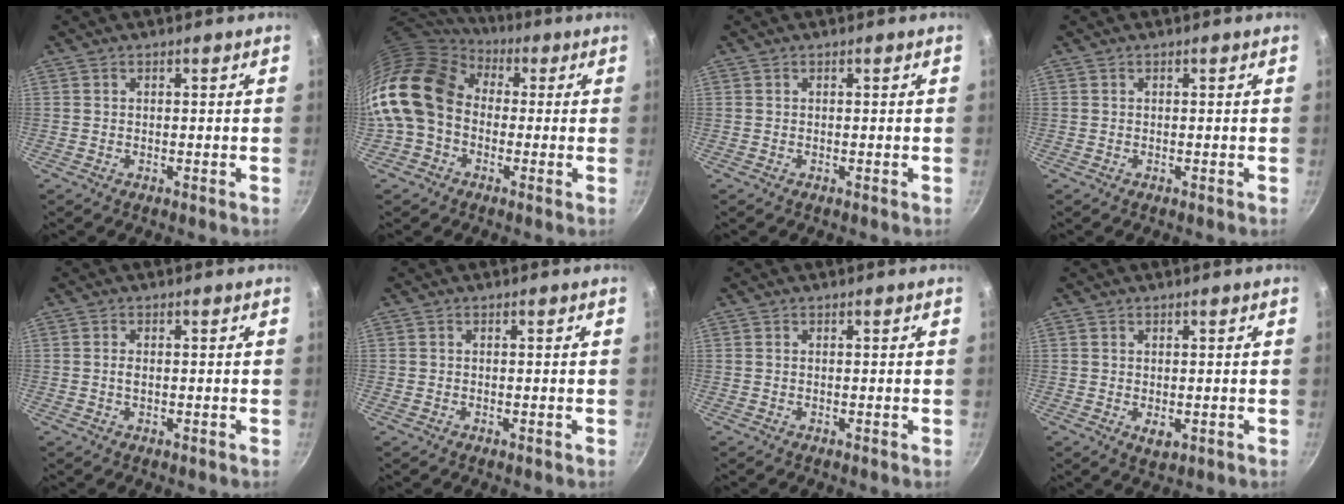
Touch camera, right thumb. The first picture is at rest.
{"total": 16.8, "force": [0.1, 13.0, 10.5], "torque": [-0.188, 0.036, -0.017]}
{"total": 0.0}
{"total": 0.0}
{"total": 1.8, "force": [0.0, 1.0, 1.5], "torque": [-0.030, 0.002, -0.001]}
{"total": 0.0}
{"total": 0.0}
{"total": 2.3, "force": [-0.2, 1.4, 1.8], "torque": [-0.028, -0.008, -0.001]}